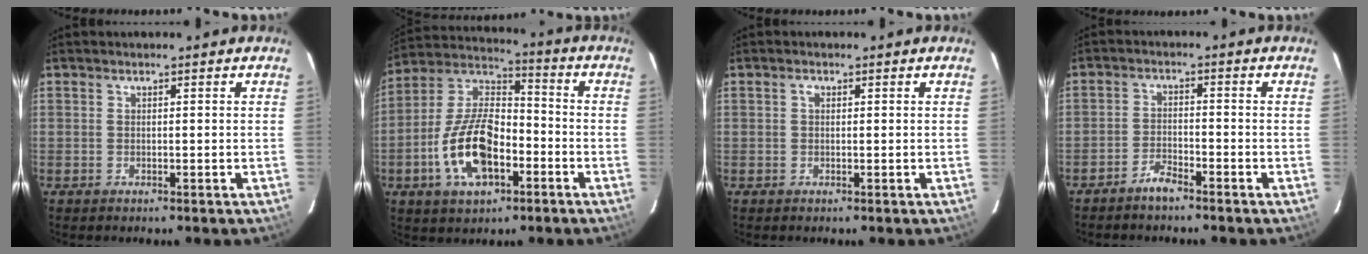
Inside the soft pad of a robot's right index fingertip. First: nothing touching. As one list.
[{"total": 16.4, "force": [-5.8, 8.6, 12.7], "torque": [-0.262, 0.013, -0.101]}, {"total": 0.8, "force": [0.2, 0.6, 0.5], "torque": [-0.009, 0.004, 0.002]}, {"total": 3.3, "force": [-2.9, 0.7, 1.4], "torque": [-0.045, 0.005, -0.058]}]